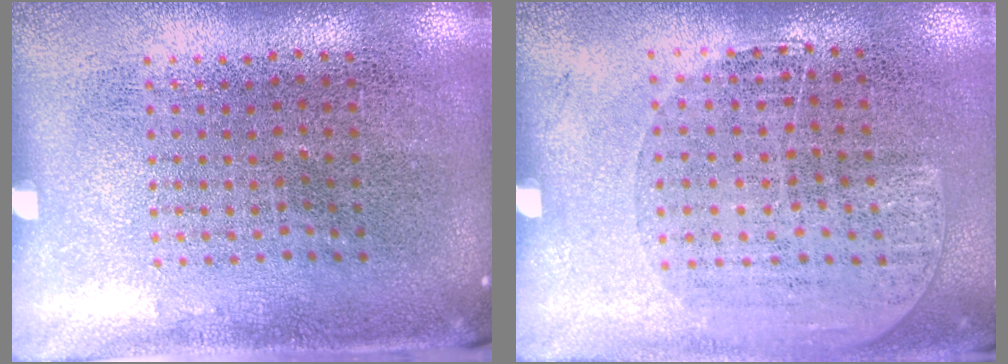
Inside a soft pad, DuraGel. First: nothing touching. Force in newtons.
{"total": 1.1, "press": 1.0, "slide": 0.5}